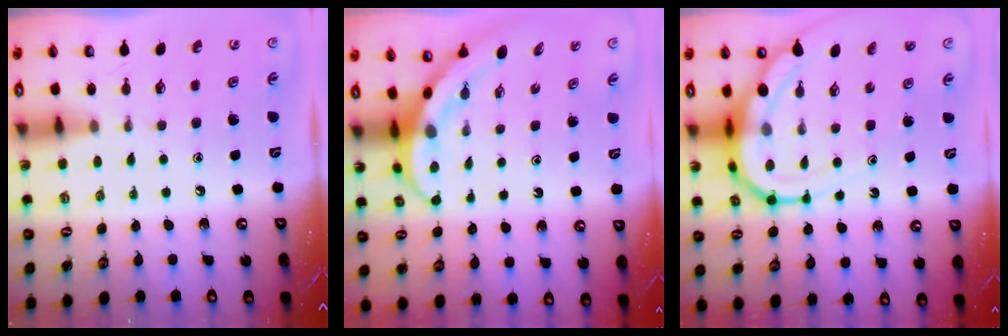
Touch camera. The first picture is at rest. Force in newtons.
{"total": 4.0, "press": 4.0, "slide": 0.4}
{"total": 10.7, "press": 10.7, "slide": 1.1}